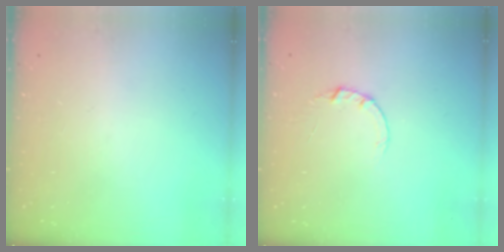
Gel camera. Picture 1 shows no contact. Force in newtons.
{"total": 2.0, "press": 2.0, "slide": 0.2}